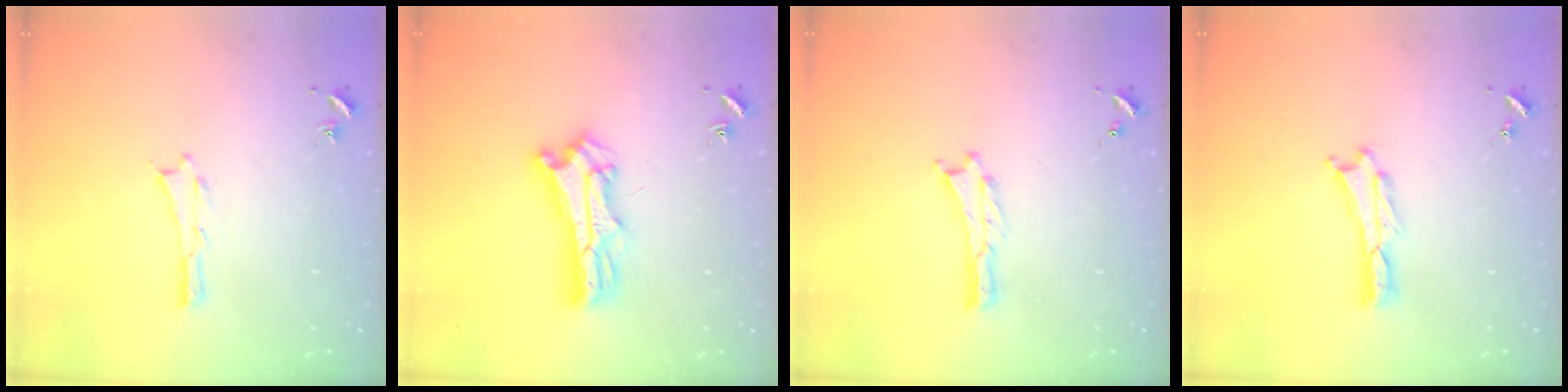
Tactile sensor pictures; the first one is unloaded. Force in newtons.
{"total": 9.8, "press": 9.7, "slide": 0.7}
{"total": 0.0}
{"total": 0.0}